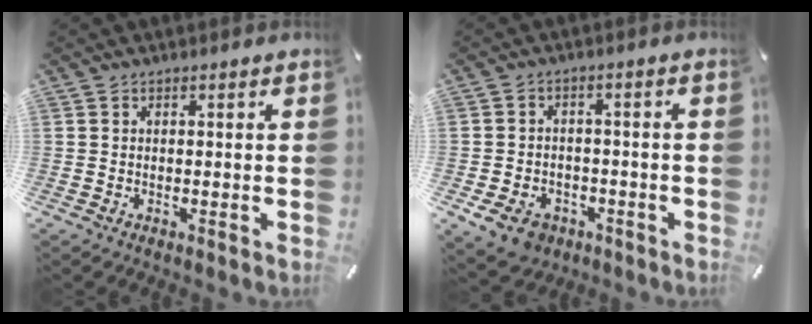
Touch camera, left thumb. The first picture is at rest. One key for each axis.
{"total": 7.1, "fx": -3.7, "fy": 5.2, "fz": 3.1, "tx": -0.072, "ty": 0.021, "tz": -0.069}